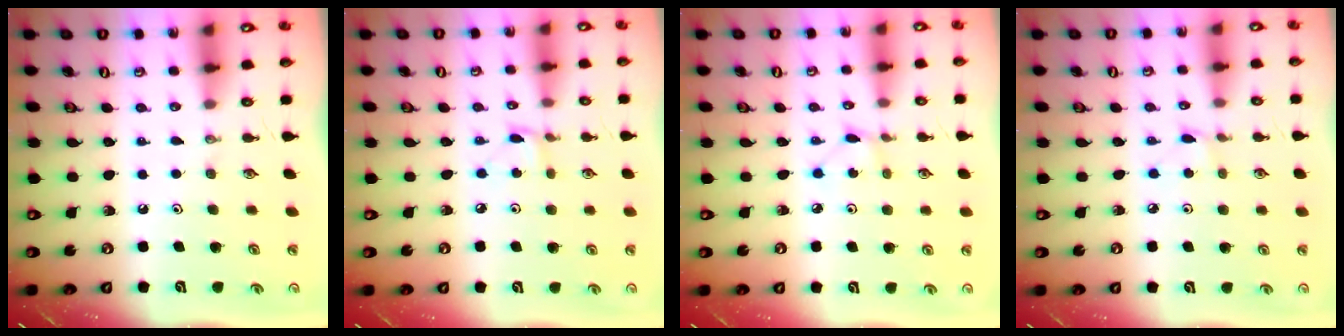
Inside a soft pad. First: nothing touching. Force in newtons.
{"total": 2.8, "press": 2.8, "slide": 0.3}
{"total": 1.3, "press": 1.3, "slide": 0.1}
{"total": 2.2, "press": 2.2, "slide": 0.3}